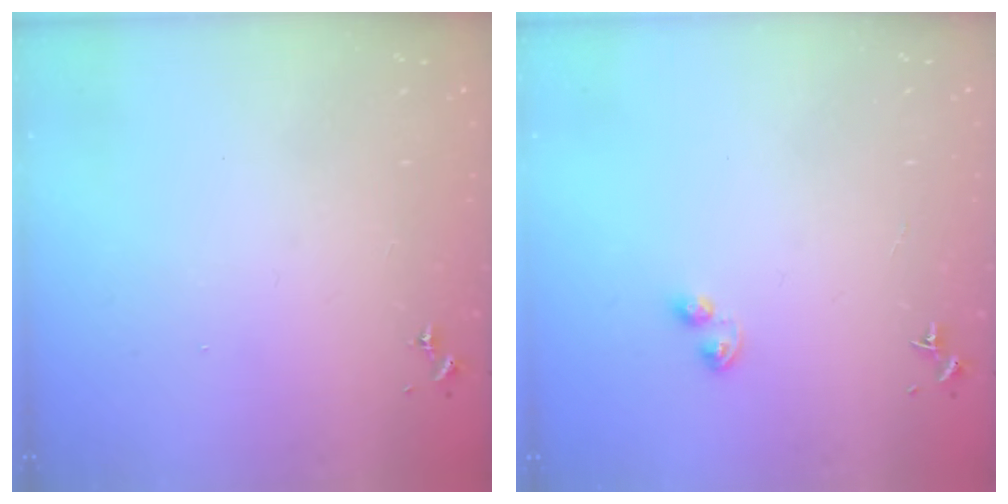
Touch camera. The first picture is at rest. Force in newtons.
{"total": 2.7, "press": 2.7, "slide": 0.4}